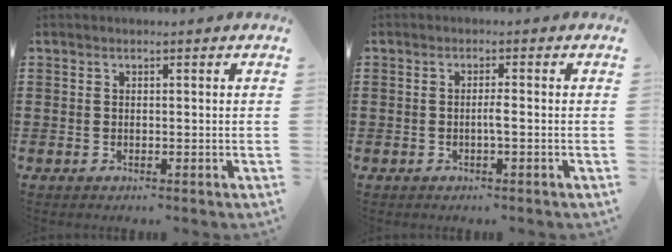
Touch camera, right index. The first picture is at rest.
{"total": 1.4, "force": [-0.4, -0.1, 1.4], "torque": [-0.027, -0.002, -0.008]}